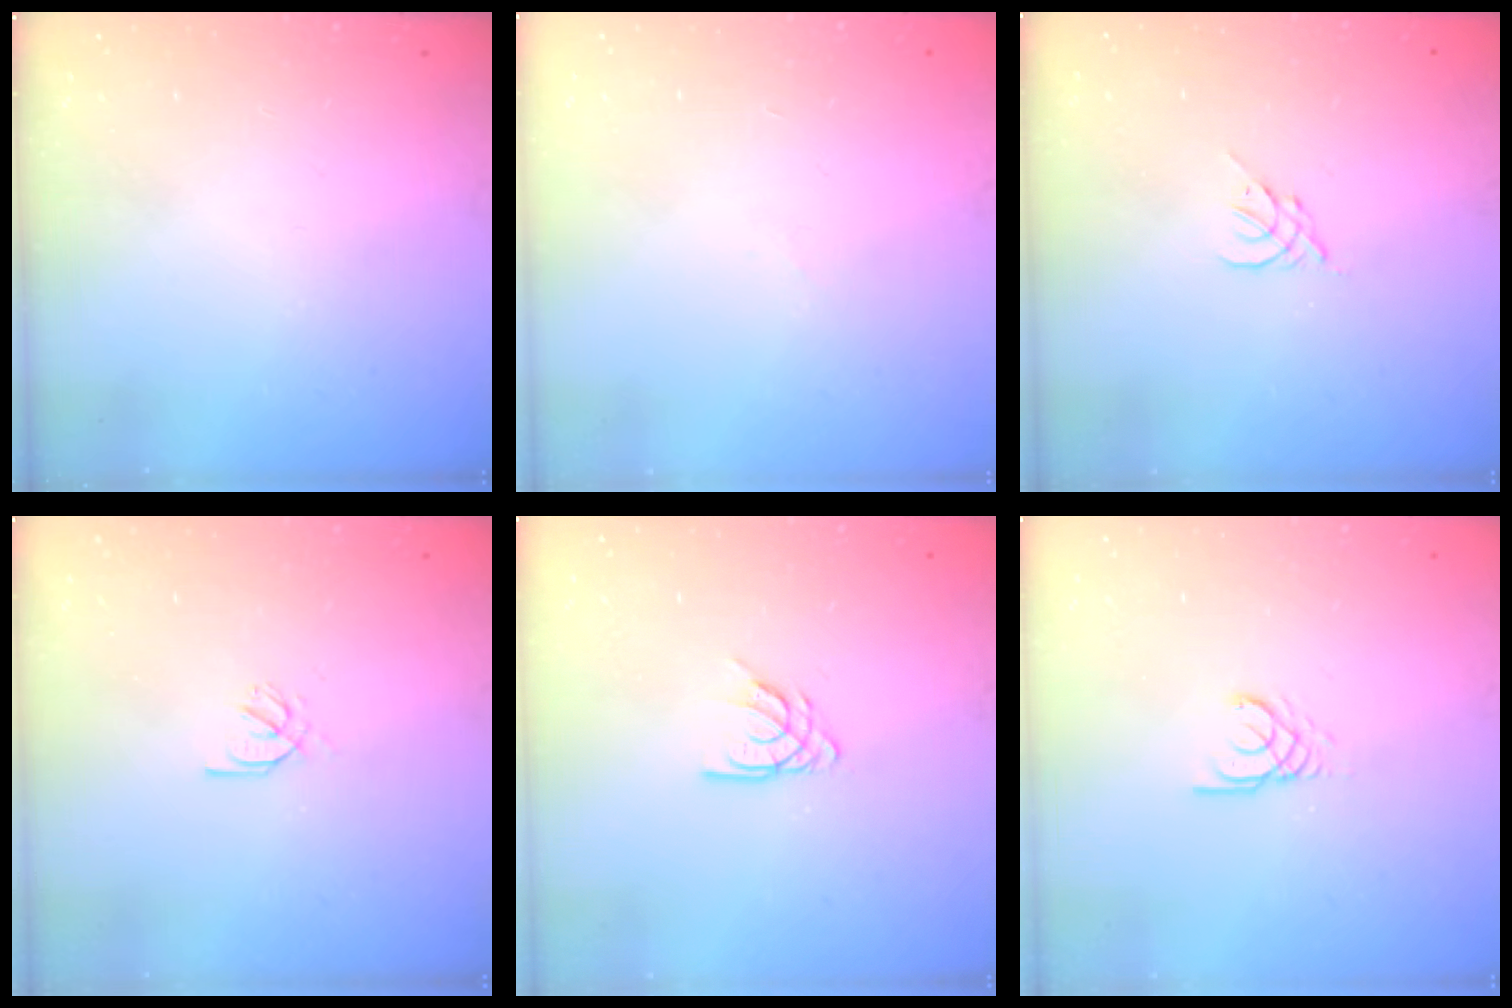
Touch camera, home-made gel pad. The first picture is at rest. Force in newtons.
{"total": 2.0, "press": 1.9, "slide": 0.5}
{"total": 1.8, "press": 1.7, "slide": 0.5}
{"total": 2.2, "press": 2.2, "slide": 0.0}
{"total": 5.3, "press": 5.3, "slide": 0.5}
{"total": 2.4, "press": 2.4, "slide": 0.4}